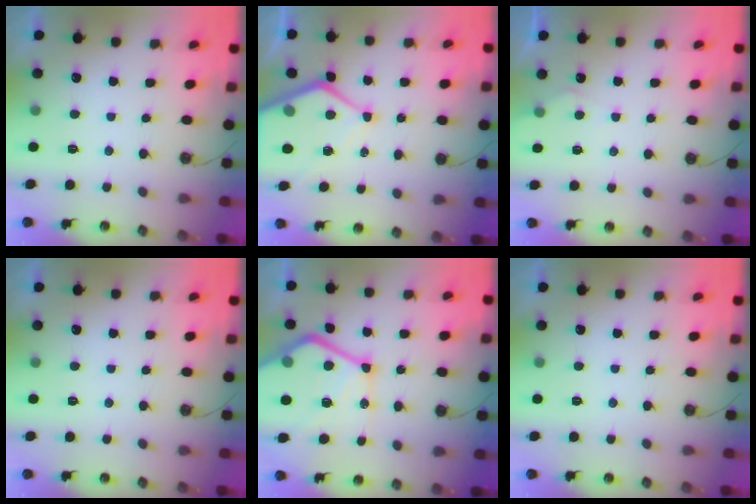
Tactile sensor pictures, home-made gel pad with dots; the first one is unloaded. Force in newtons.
{"total": 11.5, "press": 11.5, "slide": 1.0}
{"total": 4.0, "press": 4.0, "slide": 0.4}
{"total": 0.0}
{"total": 25.3, "press": 25.2, "slide": 2.8}
{"total": 0.0}